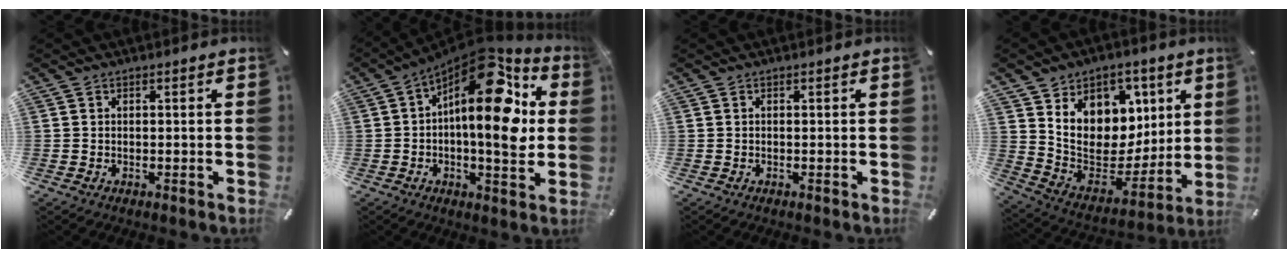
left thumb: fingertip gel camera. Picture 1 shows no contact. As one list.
[{"total": 20.6, "force": [5.9, 9.2, 17.5], "torque": [-0.254, -0.054, 0.091]}, {"total": 0.0}, {"total": 15.1, "force": [5.1, 12.6, 6.6], "torque": [-0.102, -0.056, 0.102]}]